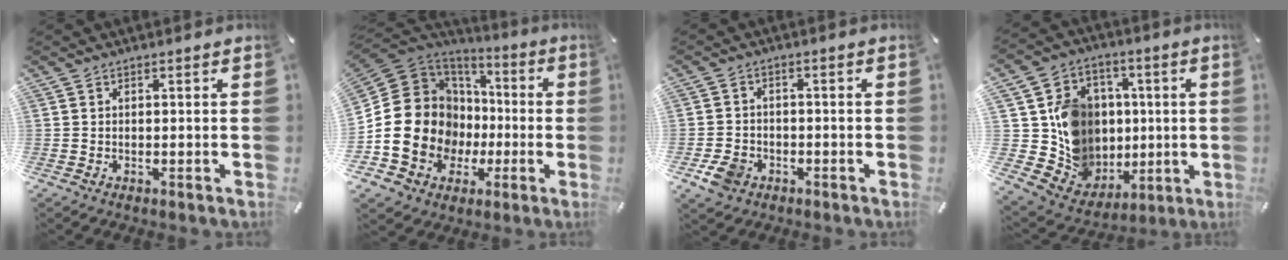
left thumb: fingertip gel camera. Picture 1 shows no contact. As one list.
[{"total": 20.1, "force": [-2.9, 17.4, 9.6], "torque": [-0.211, -0.014, -0.030]}, {"total": 5.4, "force": [-2.6, 4.2, 2.2], "torque": [-0.052, 0.009, -0.048]}, {"total": 14.9, "force": [1.2, 14.2, 4.4], "torque": [-0.075, -0.016, 0.049]}]